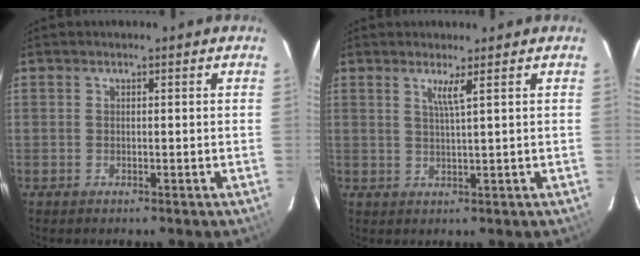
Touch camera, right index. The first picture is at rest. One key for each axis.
{"total": 2.3, "fx": 1.2, "fy": -0.7, "fz": 1.8, "tx": -0.033, "ty": -0.008, "tz": 0.022}